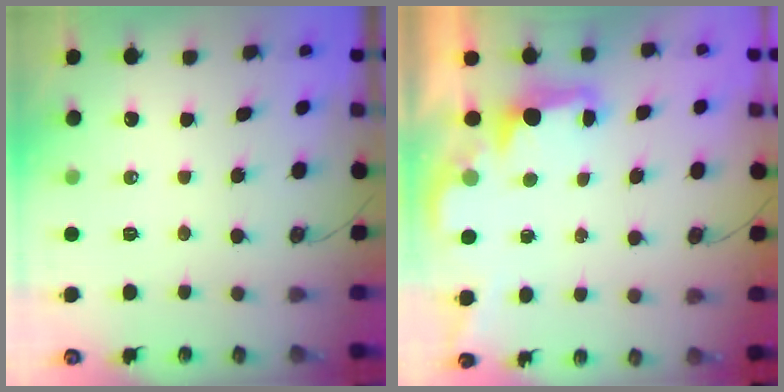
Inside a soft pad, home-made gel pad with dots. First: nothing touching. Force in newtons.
{"total": 2.2, "press": 2.0, "slide": 0.8}